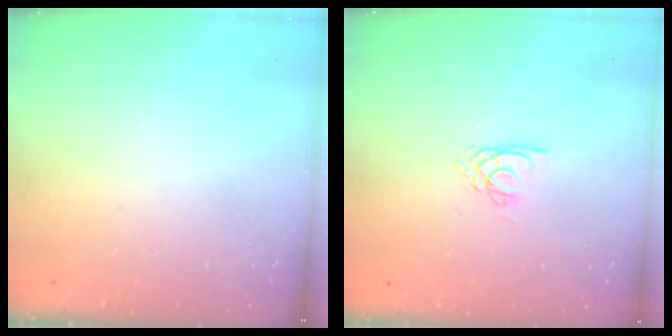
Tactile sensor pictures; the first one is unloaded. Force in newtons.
{"total": 2.1, "press": 2.1, "slide": 0.1}